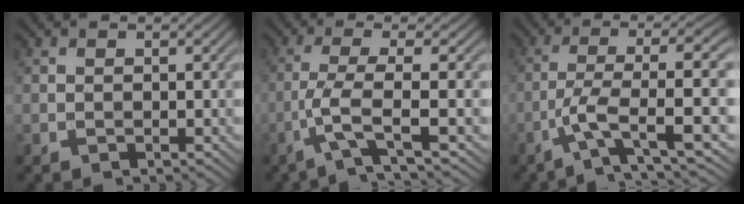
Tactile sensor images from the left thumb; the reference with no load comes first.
{"total": 4.3, "force": [-1.6, 0.4, 4.0], "torque": [-0.077, 0.009, -0.053]}
{"total": 7.9, "force": [-2.0, 1.5, 7.5], "torque": [-0.129, 0.015, -0.045]}